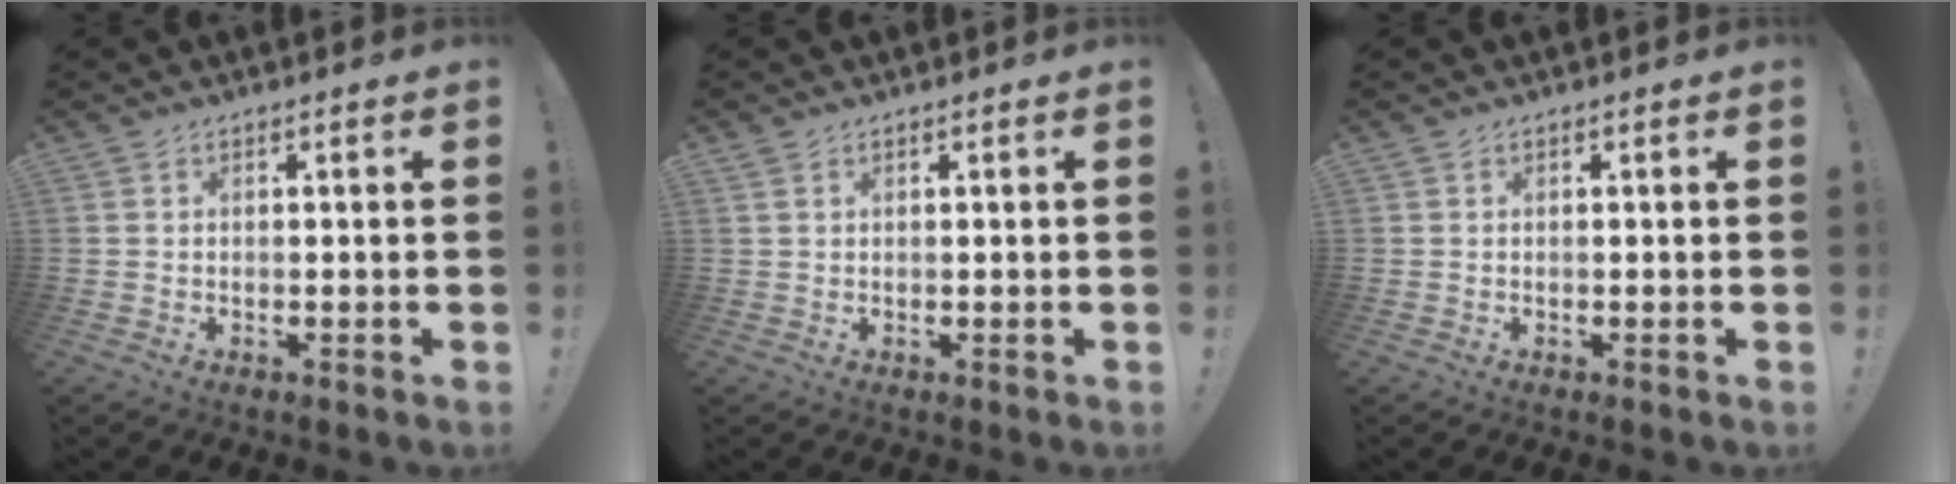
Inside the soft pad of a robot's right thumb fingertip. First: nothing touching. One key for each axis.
{"total": 0.9, "fx": 0.6, "fy": 0.5, "fz": 0.4, "tx": -0.009, "ty": 0.000, "tz": 0.012}
{"total": 0.0}